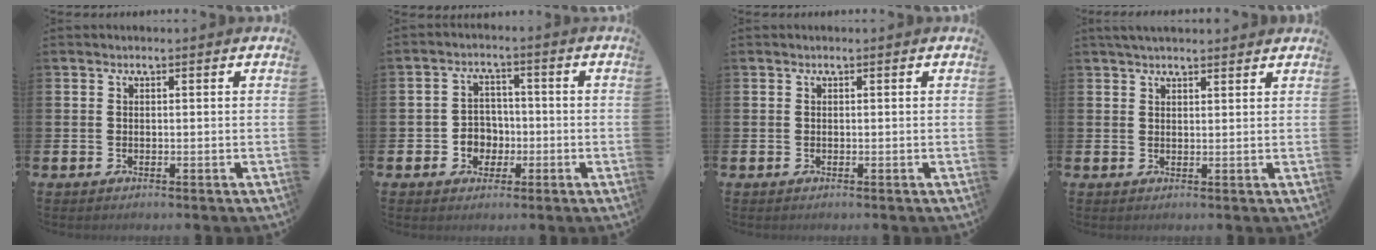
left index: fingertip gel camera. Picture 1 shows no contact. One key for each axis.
{"total": 3.7, "fx": -0.9, "fy": 3.4, "fz": 1.0, "tx": -0.023, "ty": 0.000, "tz": -0.025}
{"total": 0.0}
{"total": 2.7, "fx": 2.5, "fy": 0.6, "fz": 0.8, "tx": -0.020, "ty": -0.003, "tz": 0.045}